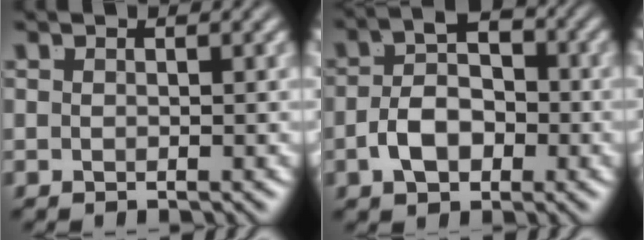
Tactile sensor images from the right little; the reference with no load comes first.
{"total": 5.0, "force": [-0.7, 3.0, 4.0], "torque": [-0.059, -0.001, -0.012]}